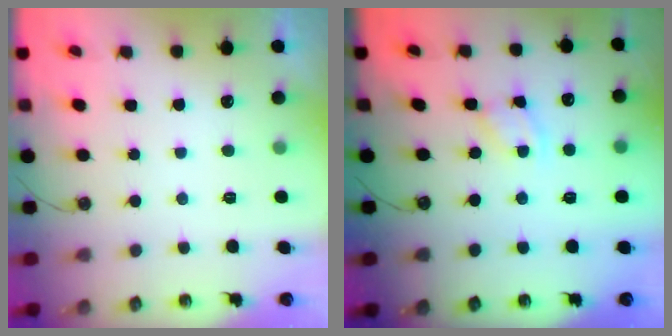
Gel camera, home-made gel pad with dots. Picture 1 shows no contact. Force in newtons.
{"total": 2.1, "press": 2.1, "slide": 0.4}